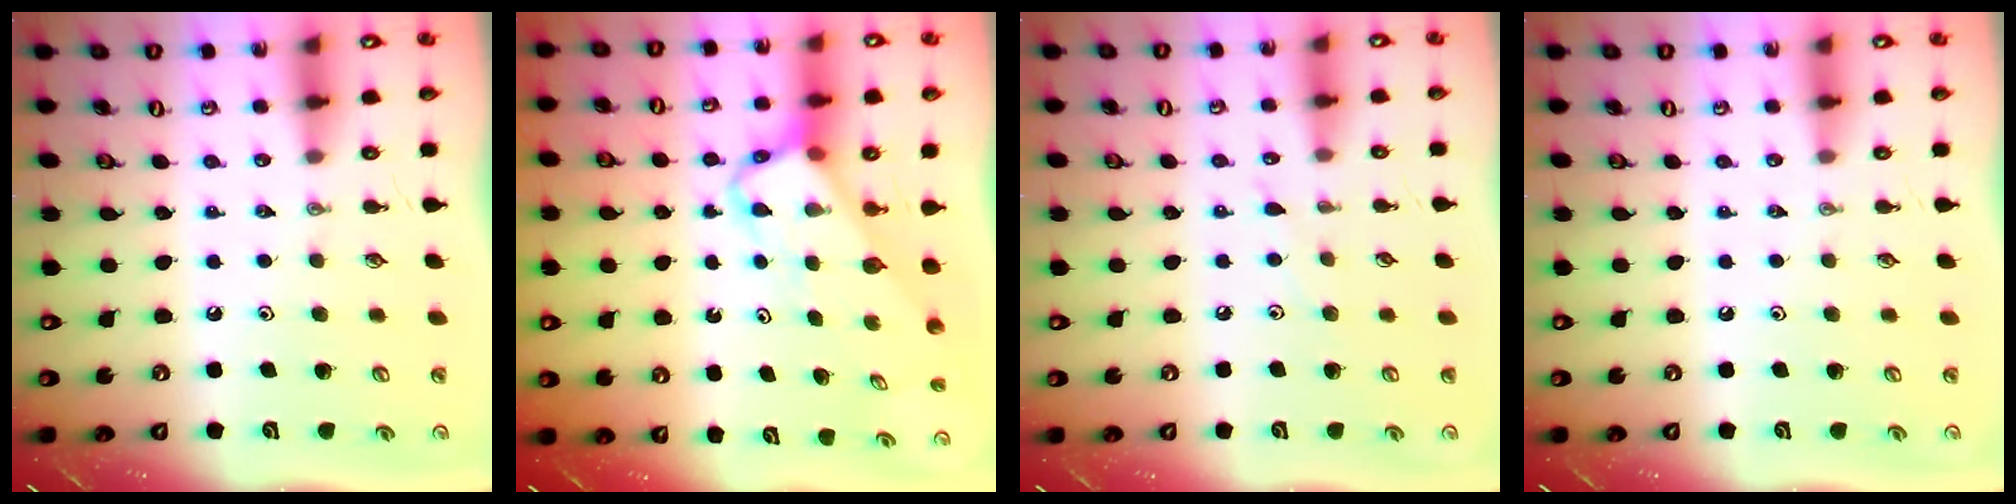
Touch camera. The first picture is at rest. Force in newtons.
{"total": 3.9, "press": 3.8, "slide": 0.2}
{"total": 4.3, "press": 4.3, "slide": 0.5}
{"total": 0.0}